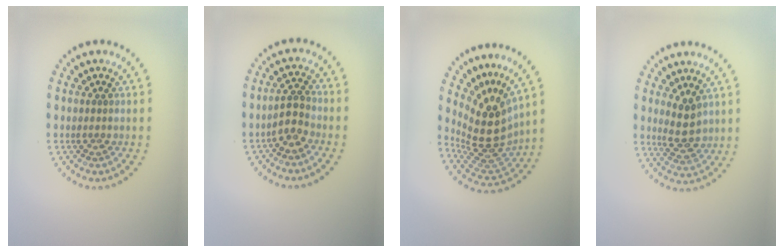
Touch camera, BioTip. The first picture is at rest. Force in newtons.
{"total": 2.2, "press": 2.1, "slide": 0.8}
{"total": 5.0, "press": 3.6, "slide": 3.4}
{"total": 2.7, "press": 2.5, "slide": 1.0}